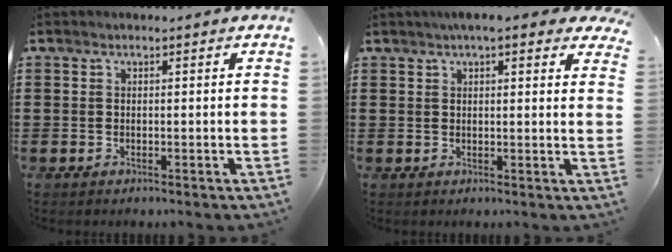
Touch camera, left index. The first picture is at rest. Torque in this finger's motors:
{"motor_torque": [0.84, -0.54, 0.76, 0.09]}